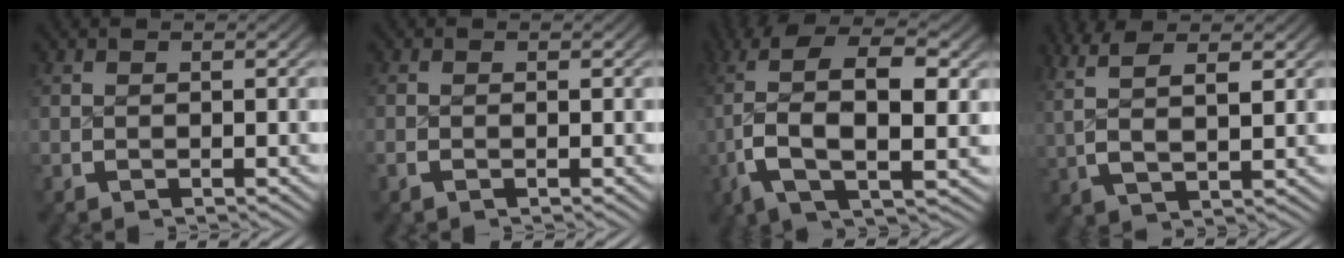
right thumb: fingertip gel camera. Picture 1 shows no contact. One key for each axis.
{"total": 0.7, "fx": -0.4, "fy": 0.2, "fz": 0.5, "tx": -0.013, "ty": -0.004, "tz": -0.008}
{"total": 10.1, "fx": 1.0, "fy": 4.8, "fz": 8.8, "tx": -0.196, "ty": -0.017, "tz": 0.023}
{"total": 5.0, "fx": 2.8, "fy": 1.7, "fz": 3.8, "tx": -0.081, "ty": 0.002, "tz": 0.058}